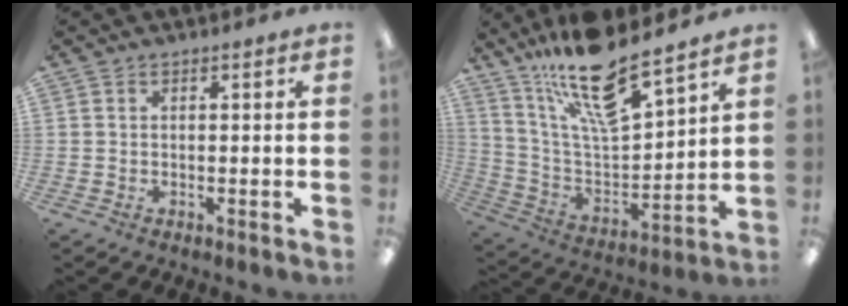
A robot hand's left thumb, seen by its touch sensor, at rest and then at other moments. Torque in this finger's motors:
{"motor_torque": [2.35, 1.09, 1.48, -1.29, 0.42]}